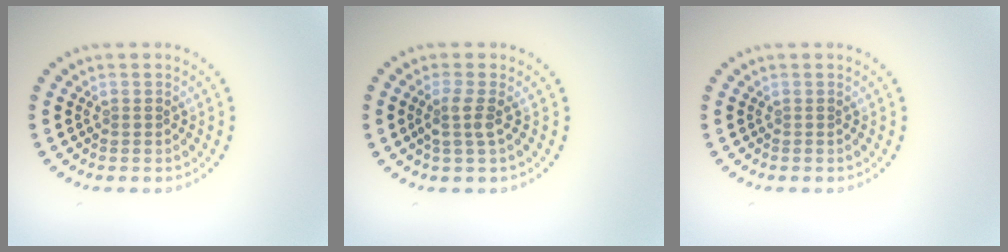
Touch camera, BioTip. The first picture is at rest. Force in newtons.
{"total": 2.0, "press": 1.5, "slide": 1.2}
{"total": 0.0}